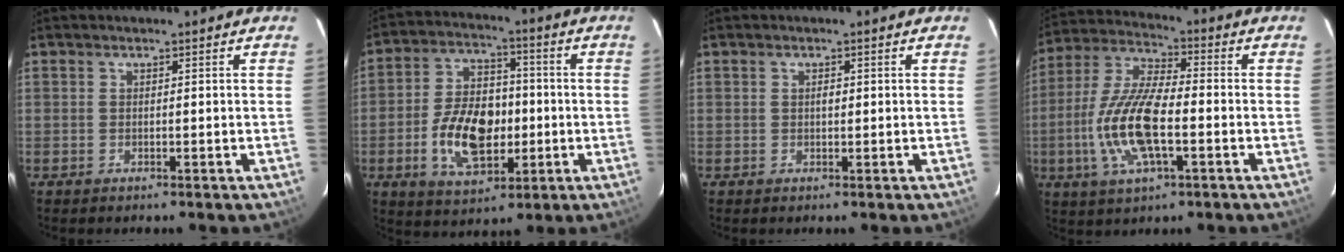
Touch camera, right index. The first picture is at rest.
{"total": 14.0, "force": [-3.1, 8.5, 10.6], "torque": [-0.209, 0.014, -0.045]}
{"total": 0.9, "force": [0.1, 0.6, 0.7], "torque": [-0.010, 0.004, 0.001]}
{"total": 14.7, "force": [-3.5, 5.0, 13.4], "torque": [-0.283, -0.002, -0.072]}